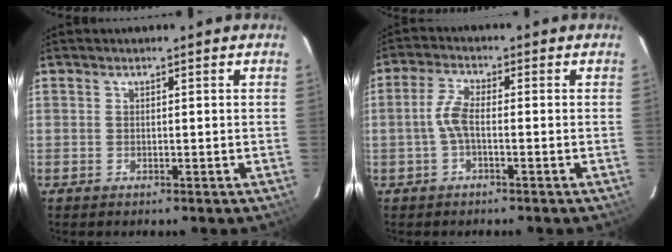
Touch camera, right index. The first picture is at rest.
{"total": 4.2, "force": [-0.9, 1.3, 3.9], "torque": [-0.087, 0.009, -0.020]}